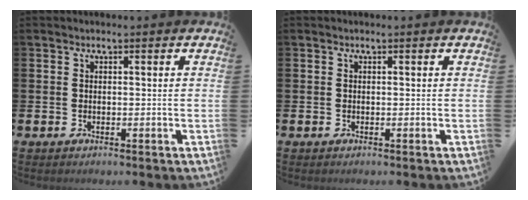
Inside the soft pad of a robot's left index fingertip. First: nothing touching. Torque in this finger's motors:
{"motor_torque": [0.00, 0.00, 0.00, -0.01]}